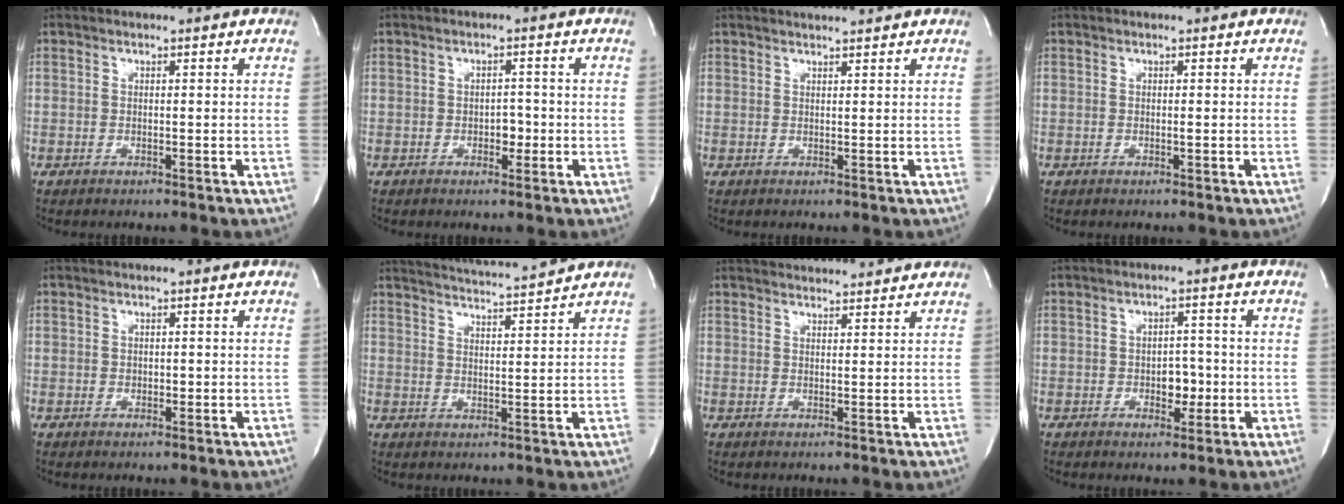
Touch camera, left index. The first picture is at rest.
{"total": 2.0, "force": [-0.6, 1.2, 1.4], "torque": [-0.017, 0.004, -0.007]}
{"total": 3.4, "force": [3.4, -0.3, 0.6], "torque": [-0.011, 0.013, 0.046]}
{"total": 0.0}
{"total": 0.7, "force": [0.0, 0.6, 0.4], "torque": [-0.003, 0.001, 0.000]}
{"total": 9.0, "force": [8.6, -1.3, 2.1], "torque": [-0.047, -0.001, 0.132]}
{"total": 7.8, "force": [7.7, 0.7, 1.4], "torque": [-0.025, 0.023, 0.099]}
{"total": 3.2, "force": [-0.7, 2.0, 2.4], "torque": [-0.028, 0.004, -0.006]}